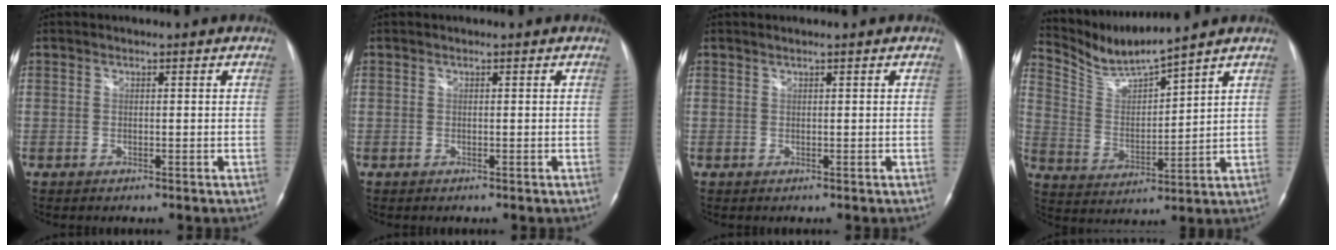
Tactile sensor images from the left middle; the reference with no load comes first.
{"total": 0.0}
{"total": 0.5, "force": [0.4, -0.1, 0.3], "torque": [-0.011, 0.005, 0.014]}
{"total": 8.4, "force": [8.1, -1.4, 1.9], "torque": [-0.054, -0.006, 0.173]}